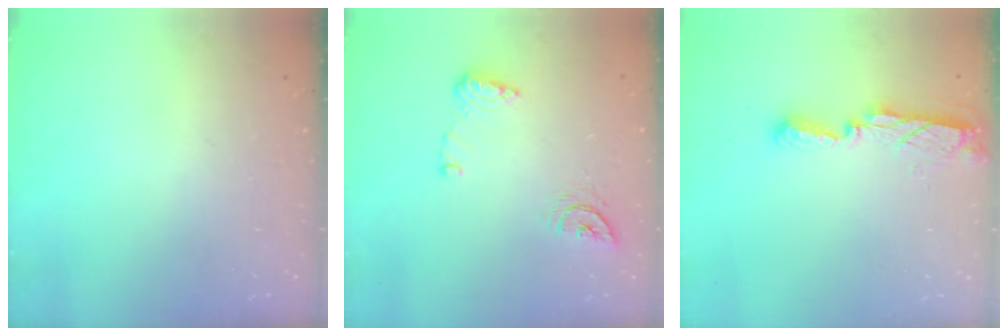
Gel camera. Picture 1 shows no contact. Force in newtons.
{"total": 8.9, "press": 8.9, "slide": 0.5}
{"total": 7.8, "press": 7.7, "slide": 0.3}